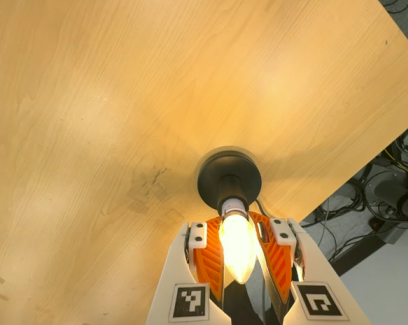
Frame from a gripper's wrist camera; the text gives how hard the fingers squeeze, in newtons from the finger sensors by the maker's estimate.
{"total": 26.1, "left": 22.5, "right": 29.8}